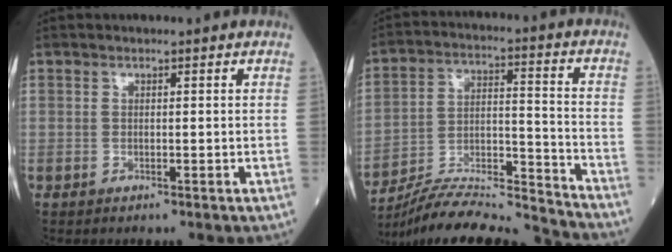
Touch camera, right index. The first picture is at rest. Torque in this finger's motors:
{"motor_torque": [0.77, -1.37, 0.32, 0.07]}